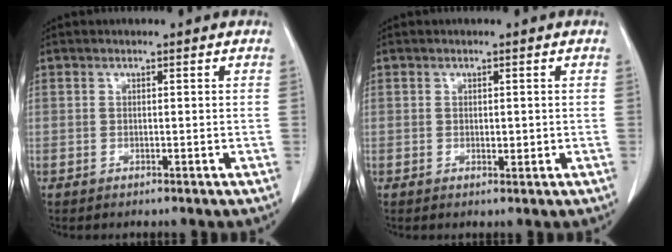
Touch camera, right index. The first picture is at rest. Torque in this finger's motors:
{"motor_torque": [0.07, -0.04, 0.01, 0.00]}